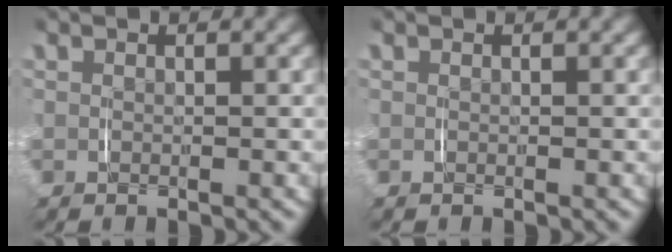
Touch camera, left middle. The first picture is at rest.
{"total": 0.0}